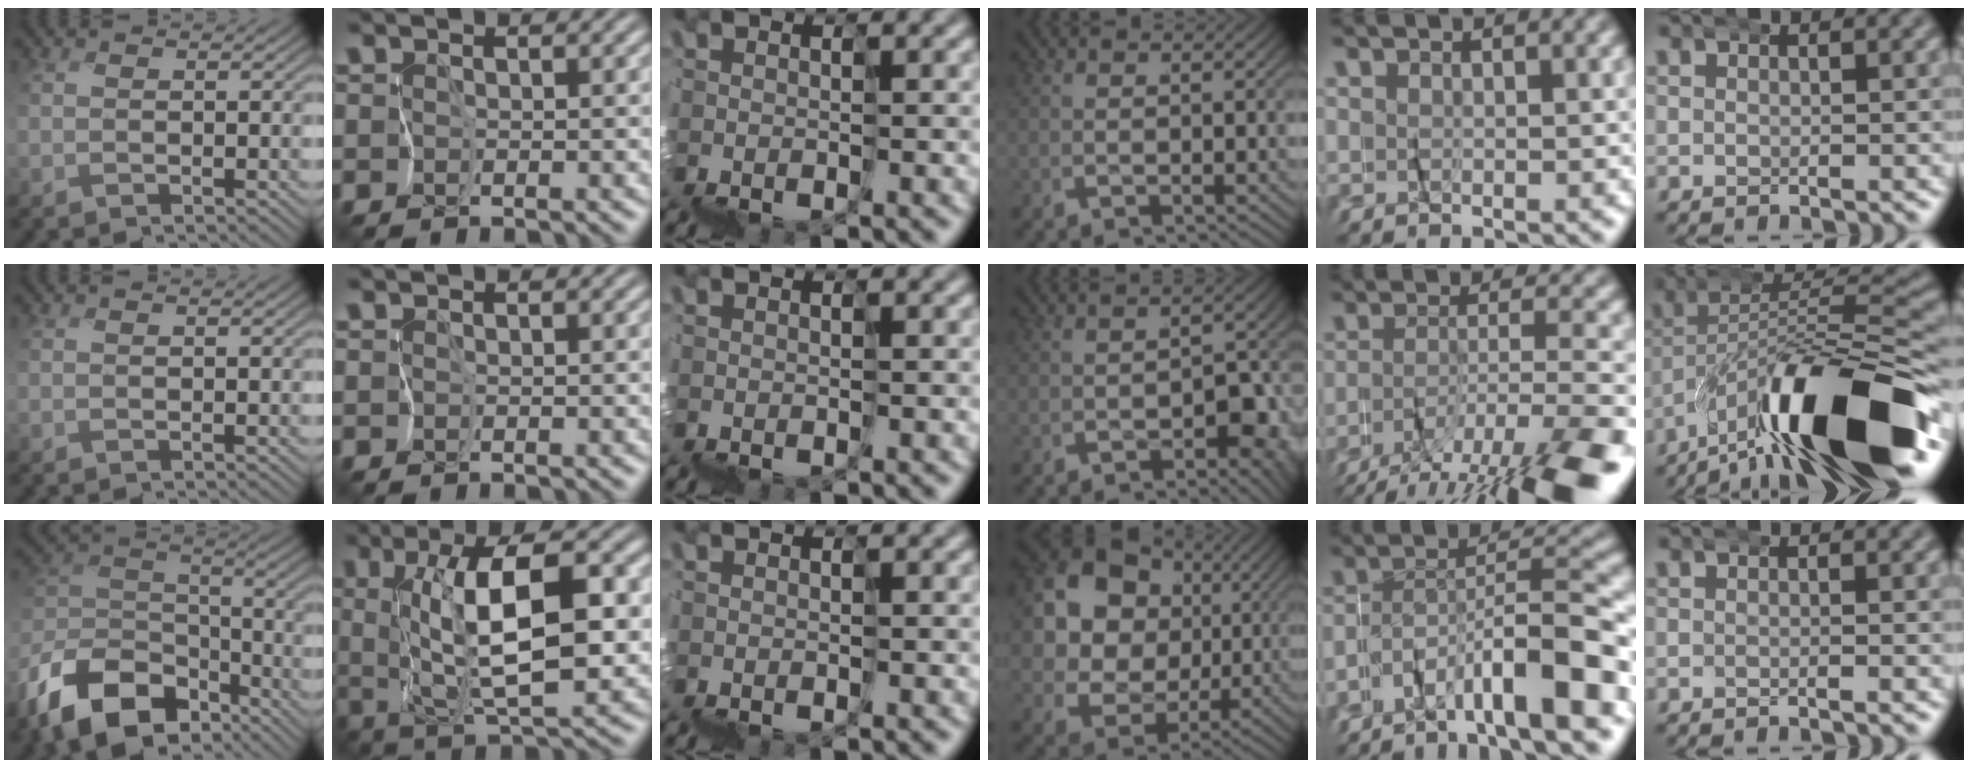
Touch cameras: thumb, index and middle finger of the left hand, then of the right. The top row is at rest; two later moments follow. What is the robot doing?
{"motion": "wrap", "object": "felt sheet"}